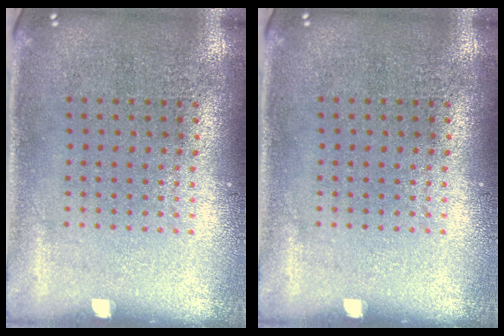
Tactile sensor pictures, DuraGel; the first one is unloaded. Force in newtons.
{"total": 0.0}